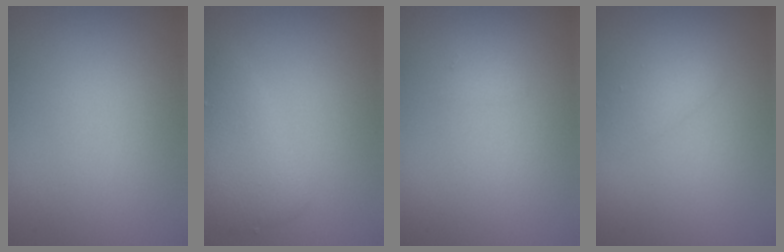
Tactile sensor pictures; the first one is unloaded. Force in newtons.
{"total": 3.5, "press": 3.5, "slide": 0.2}
{"total": 0.6, "press": 0.6, "slide": 0.0}
{"total": 1.6, "press": 1.6, "slide": 0.1}